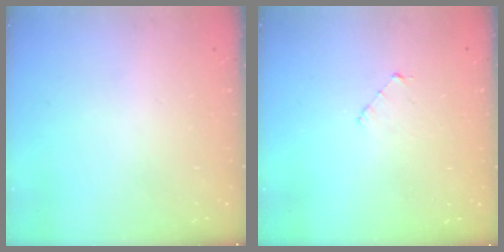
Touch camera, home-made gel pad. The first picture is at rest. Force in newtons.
{"total": 2.9, "press": 2.9, "slide": 0.2}